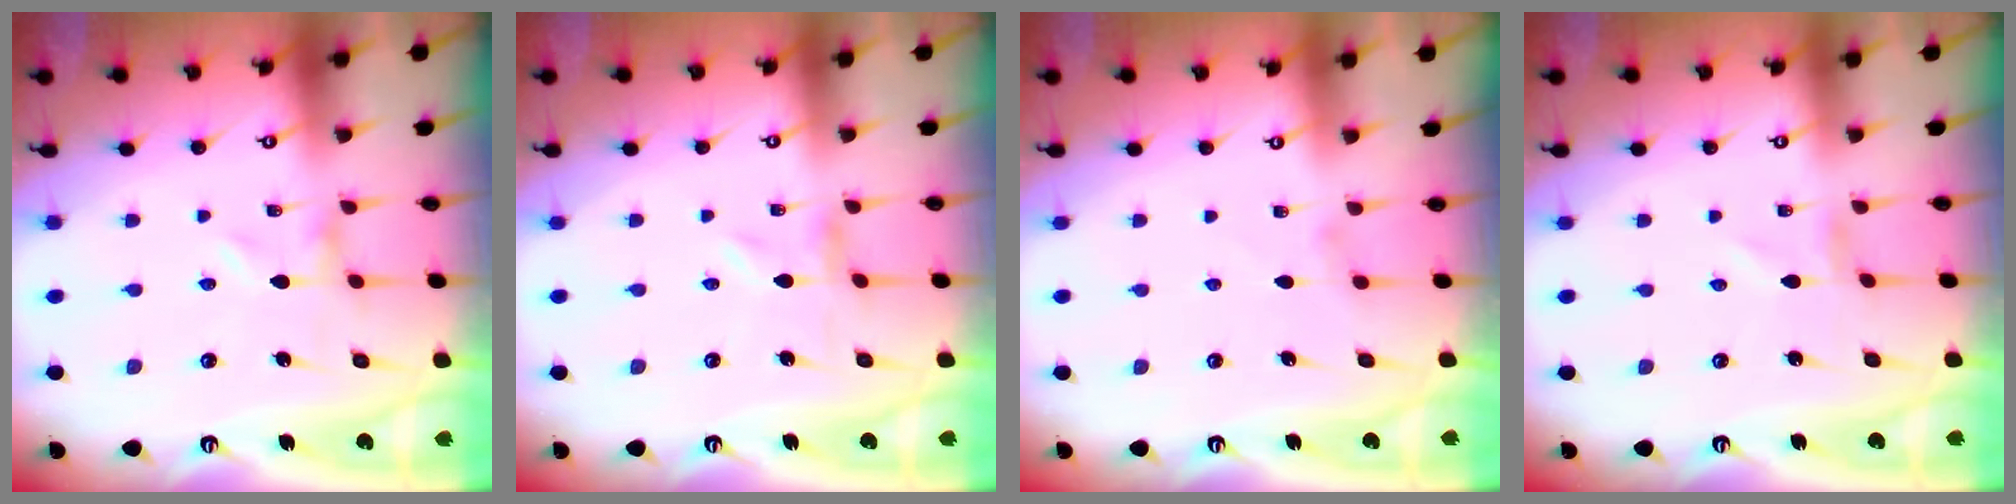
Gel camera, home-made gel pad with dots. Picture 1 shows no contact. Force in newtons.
{"total": 0.0}
{"total": 1.6, "press": 1.5, "slide": 0.4}
{"total": 0.7, "press": 0.7, "slide": 0.2}